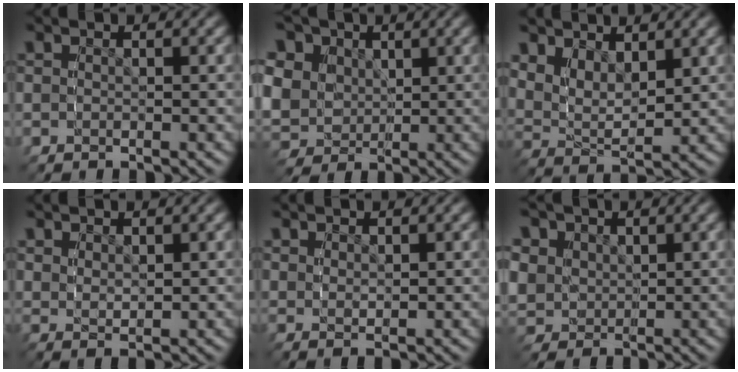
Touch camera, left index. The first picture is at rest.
{"total": 11.8, "force": [2.8, 10.1, 5.4], "torque": [-0.127, -0.025, 0.047]}
{"total": 5.2, "force": [2.9, 3.3, 2.9], "torque": [-0.072, -0.010, 0.049]}
{"total": 1.7, "force": [1.6, -0.3, 0.5], "torque": [-0.002, -0.003, 0.038]}
{"total": 1.4, "force": [1.3, -0.5, 0.3], "torque": [0.003, -0.002, 0.031]}
{"total": 7.5, "force": [2.2, 6.4, 3.3], "torque": [-0.079, -0.022, 0.048]}